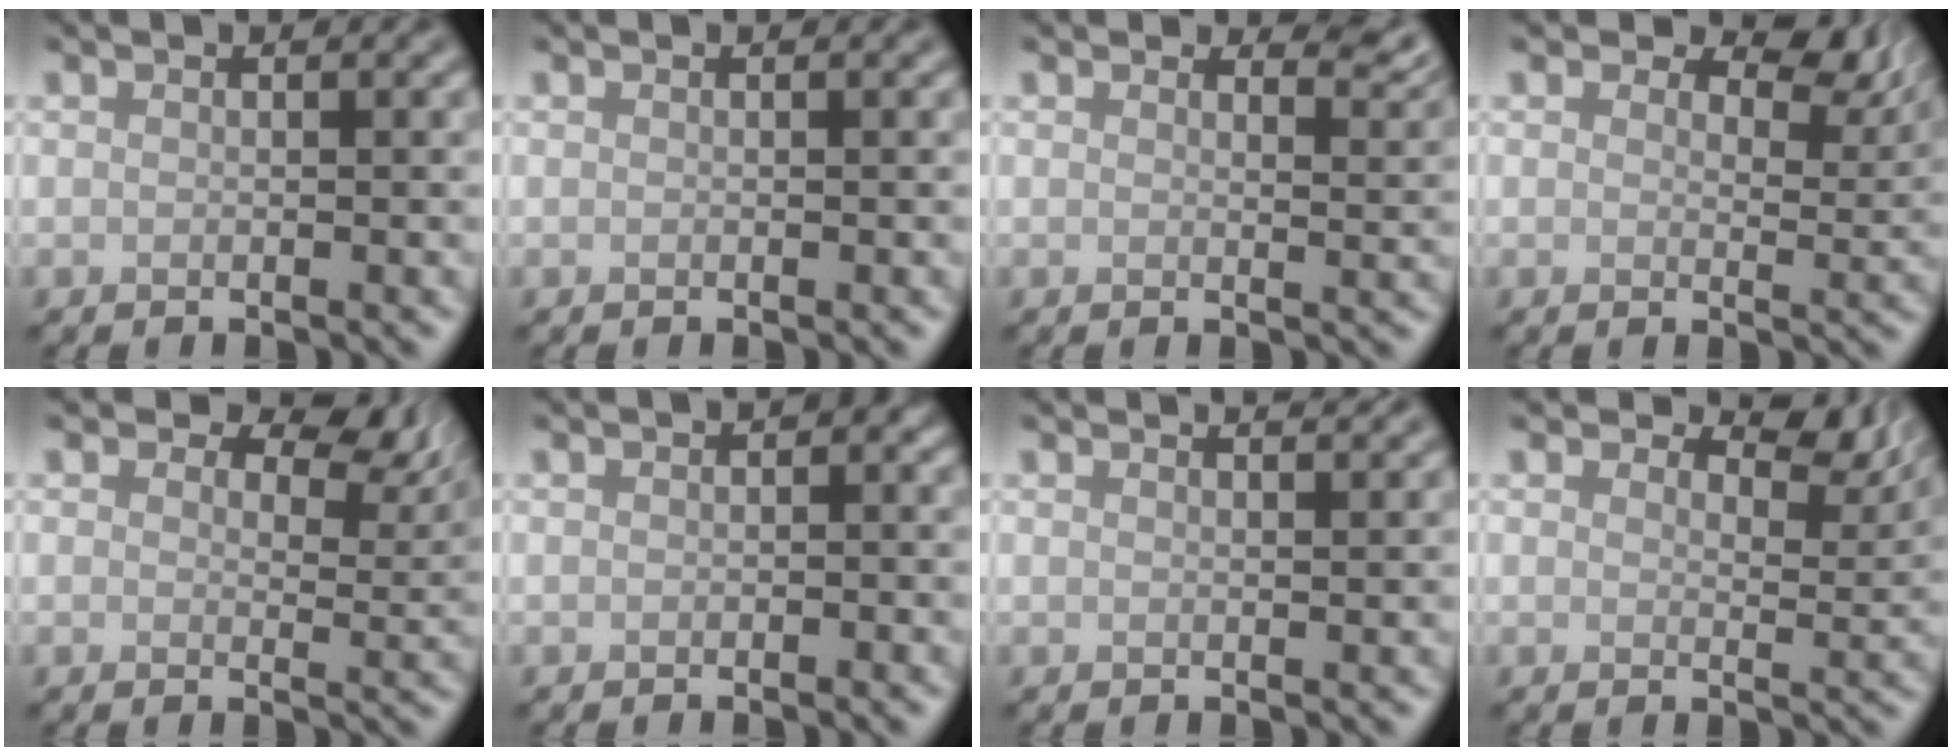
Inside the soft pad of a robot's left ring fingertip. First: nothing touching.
{"total": 0.0}
{"total": 2.4, "force": [2.2, 0.6, 1.0], "torque": [-0.011, -0.008, 0.028]}
{"total": 6.2, "force": [3.9, 3.2, 3.6], "torque": [-0.044, -0.002, 0.049]}
{"total": 7.0, "force": [4.4, 3.7, 4.1], "torque": [-0.052, -0.001, 0.053]}
{"total": 1.0, "force": [0.0, 0.7, 0.8], "torque": [-0.007, -0.001, 0.000]}
{"total": 1.5, "force": [1.4, 0.3, 0.5], "torque": [-0.002, 0.000, 0.012]}
{"total": 4.5, "force": [3.2, 2.0, 2.5], "torque": [-0.030, -0.004, 0.040]}